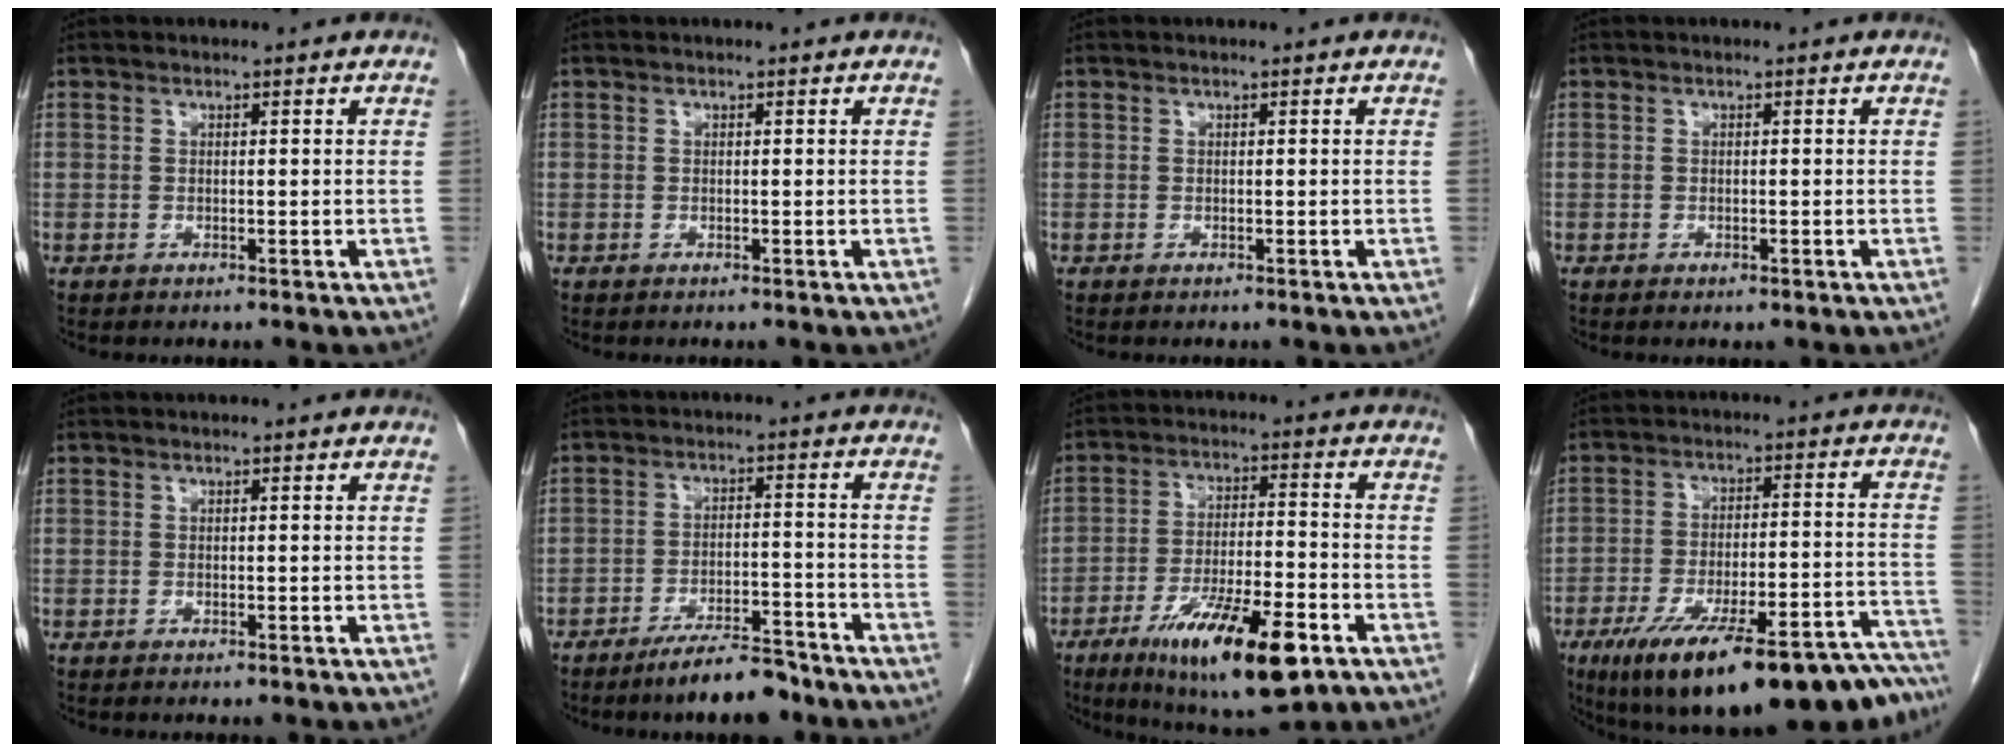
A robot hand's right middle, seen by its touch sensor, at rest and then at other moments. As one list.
[{"total": 0.0}, {"total": 0.0}, {"total": 0.6, "force": [-0.3, 0.2, 0.4], "torque": [-0.010, -0.003, -0.002]}, {"total": 0.0}, {"total": 7.5, "force": [-6.2, 1.3, 4.1], "torque": [-0.067, -0.010, -0.103]}, {"total": 15.7, "force": [-8.3, 3.2, 13.0], "torque": [-0.219, -0.022, -0.129]}, {"total": 27.8, "force": [-22.1, 4.6, 16.2], "torque": [-0.177, -0.003, -0.305]}]